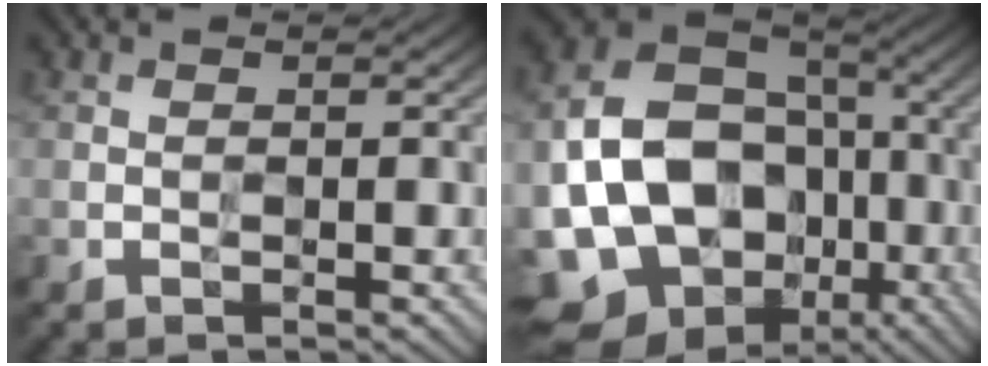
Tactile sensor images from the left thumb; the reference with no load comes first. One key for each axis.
{"total": 19.4, "fx": -5.0, "fy": 15.4, "fz": 10.7, "tx": -0.240, "ty": -0.039, "tz": -0.072}